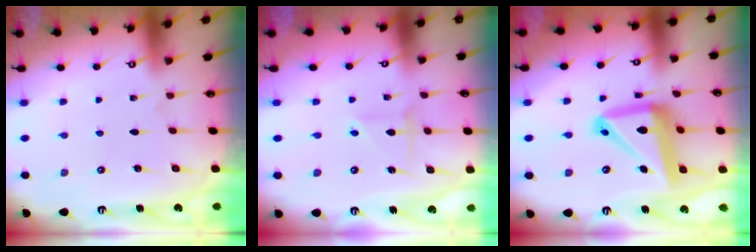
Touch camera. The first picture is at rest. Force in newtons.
{"total": 4.6, "press": 4.5, "slide": 0.4}
{"total": 17.2, "press": 17.1, "slide": 1.9}